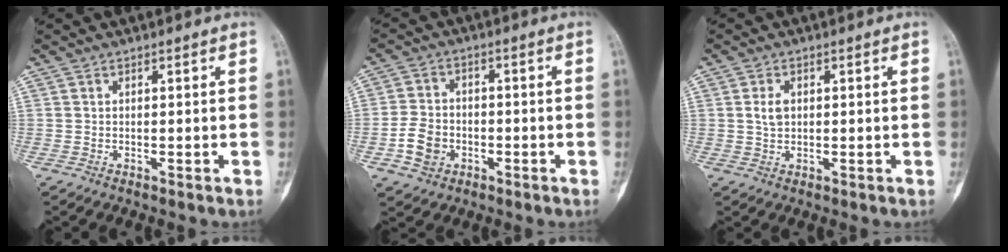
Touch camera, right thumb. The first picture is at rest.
{"total": 6.8, "force": [-2.4, 5.4, 3.5], "torque": [-0.055, 0.017, -0.042]}
{"total": 2.7, "force": [0.5, 1.8, 2.0], "torque": [-0.034, 0.002, 0.010]}